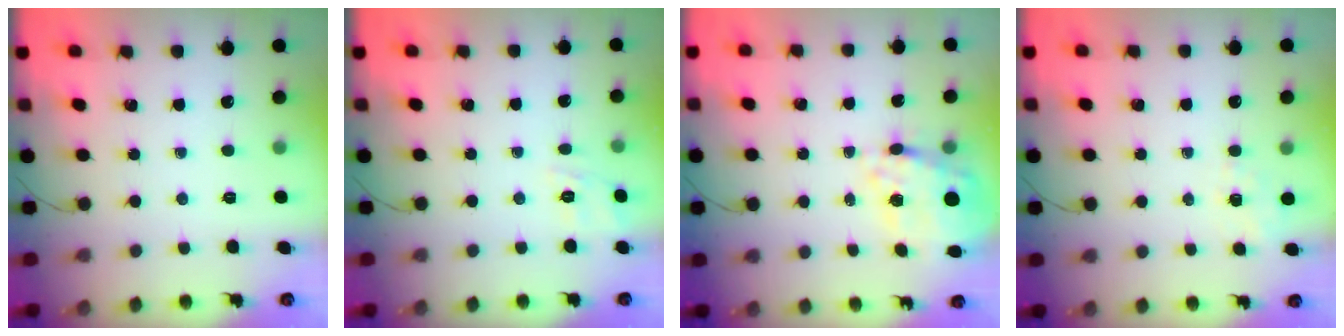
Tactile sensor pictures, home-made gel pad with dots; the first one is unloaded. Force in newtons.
{"total": 4.2, "press": 3.8, "slide": 1.7}
{"total": 16.3, "press": 15.9, "slide": 3.6}
{"total": 1.7, "press": 1.2, "slide": 1.3}